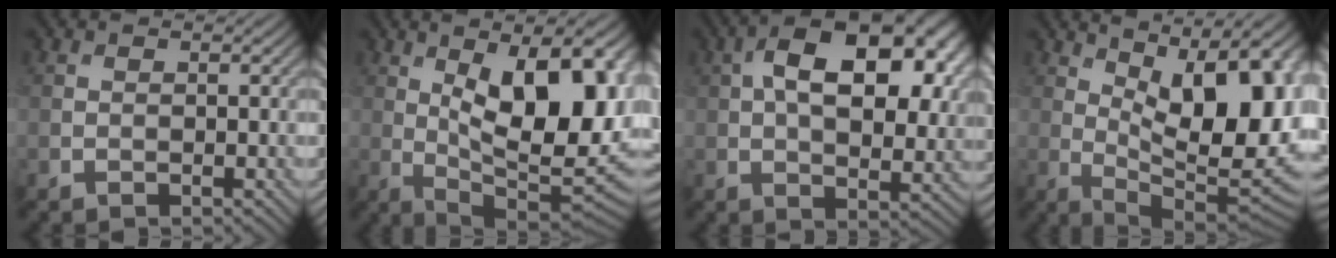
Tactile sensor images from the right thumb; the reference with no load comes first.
{"total": 16.7, "force": [3.2, 7.2, 14.7], "torque": [-0.198, 0.019, 0.047]}
{"total": 15.0, "force": [4.1, 8.4, 11.8], "torque": [-0.165, 0.018, 0.054]}
{"total": 17.3, "force": [4.9, 7.0, 15.0], "torque": [-0.203, 0.031, 0.088]}